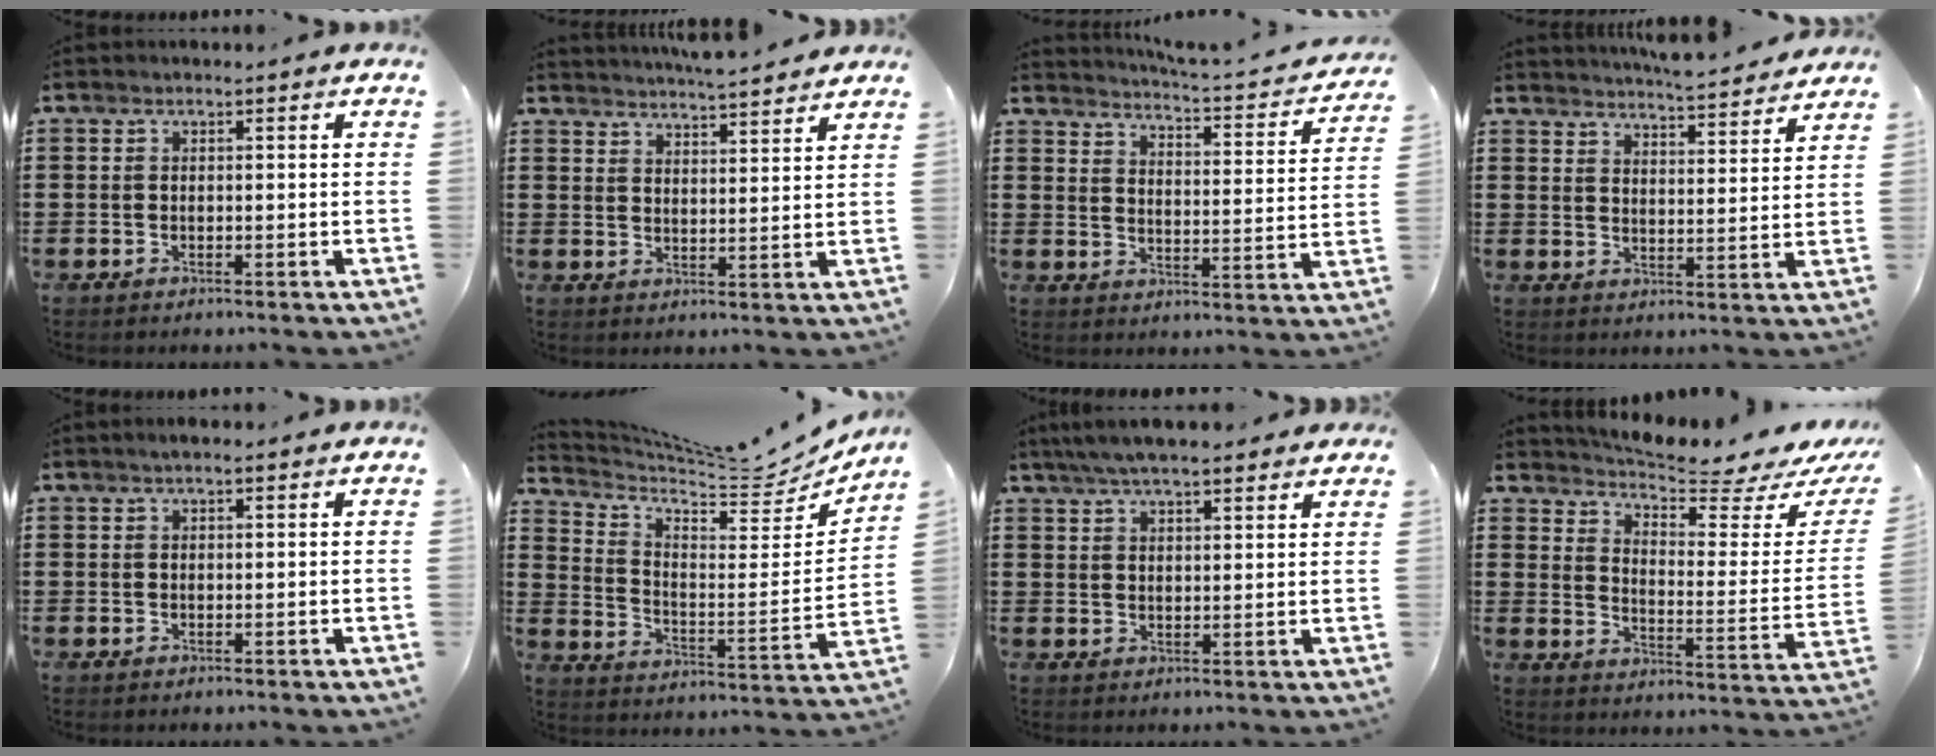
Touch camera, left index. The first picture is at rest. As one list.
[{"total": 4.2, "force": [4.1, -0.5, 0.5], "torque": [-0.024, -0.022, 0.073]}, {"total": 2.9, "force": [2.7, -0.5, 0.8], "torque": [-0.027, -0.035, 0.034]}, {"total": 4.9, "force": [4.8, -0.6, 0.7], "torque": [-0.025, -0.034, 0.082]}, {"total": 1.3, "force": [1.0, 0.3, 0.9], "torque": [-0.017, 0.002, 0.017]}, {"total": 6.9, "force": [6.2, 1.4, 2.7], "torque": [-0.068, -0.049, 0.099]}, {"total": 5.3, "force": [4.8, 0.8, 2.3], "torque": [-0.056, -0.005, 0.088]}, {"total": 5.8, "force": [5.3, 0.0, 2.3], "torque": [-0.058, -0.054, 0.086]}]